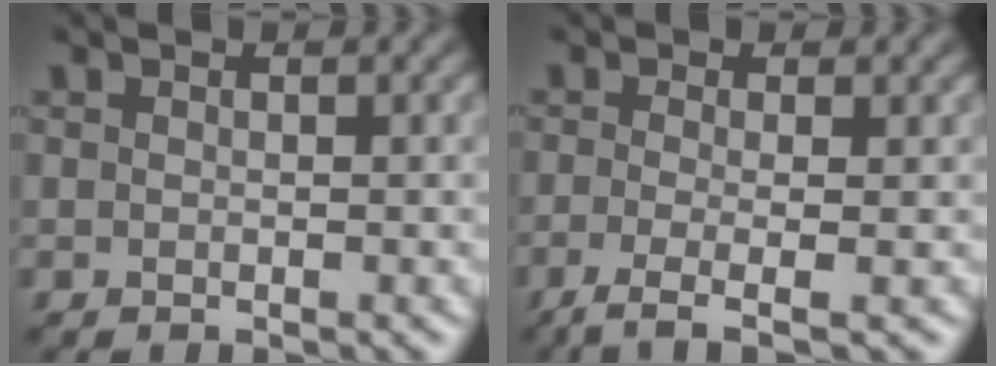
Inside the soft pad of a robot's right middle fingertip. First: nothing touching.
{"total": 3.7, "force": [-1.5, 1.0, 3.2], "torque": [-0.055, -0.010, -0.040]}